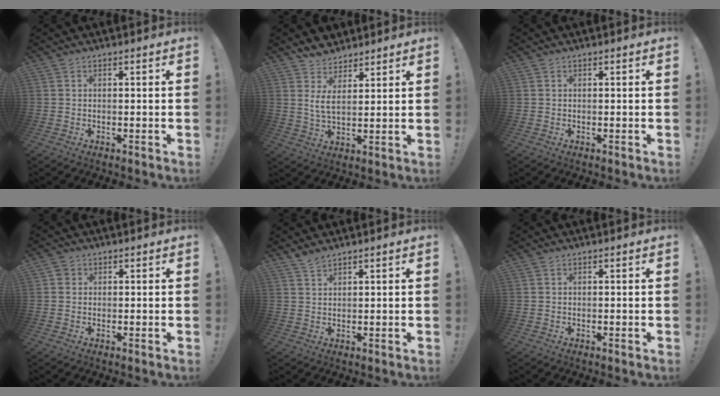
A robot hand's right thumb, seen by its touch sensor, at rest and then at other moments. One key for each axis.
{"total": 7.0, "fx": 4.5, "fy": 3.4, "fz": 4.1, "tx": -0.070, "ty": -0.021, "tz": 0.084}
{"total": 0.0}
{"total": 1.6, "fx": 0.6, "fy": 1.4, "fz": 0.4, "tx": -0.003, "ty": 0.001, "tz": 0.011}
{"total": 2.4, "fx": 2.2, "fy": 0.4, "fz": 0.9, "tx": -0.017, "ty": -0.013, "tz": 0.040}
{"total": 0.0}